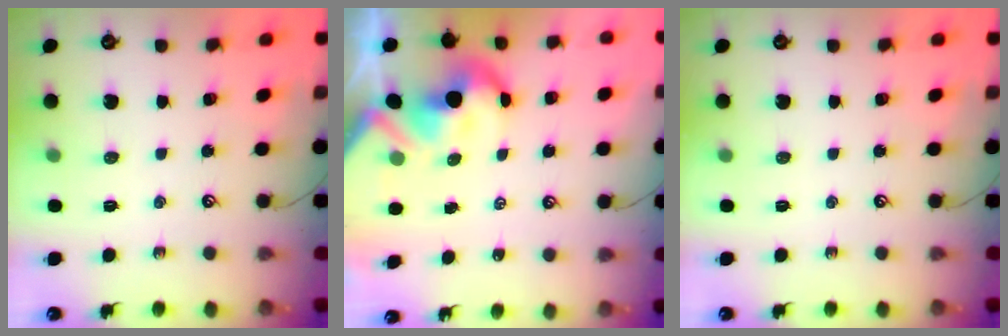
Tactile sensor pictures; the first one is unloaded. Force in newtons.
{"total": 5.4, "press": 5.3, "slide": 0.8}
{"total": 0.0}